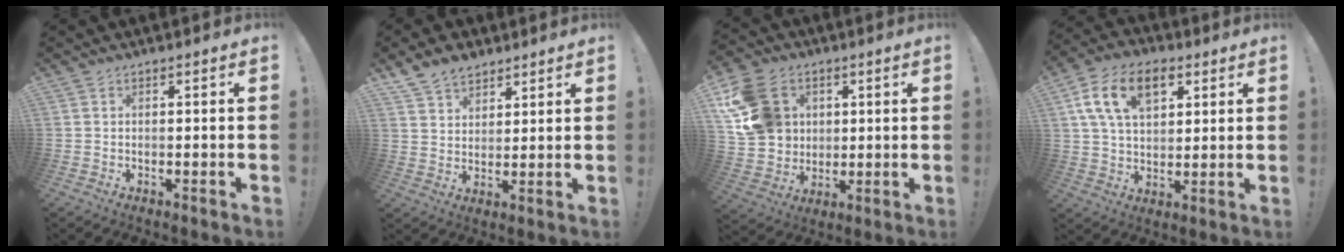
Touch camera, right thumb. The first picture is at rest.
{"total": 8.2, "force": [6.3, 4.6, 2.3], "torque": [-0.053, -0.032, 0.125]}
{"total": 17.7, "force": [5.4, 14.6, 8.5], "torque": [-0.144, -0.004, 0.120]}
{"total": 15.9, "force": [6.7, 9.8, 10.5], "torque": [-0.179, -0.013, 0.125]}